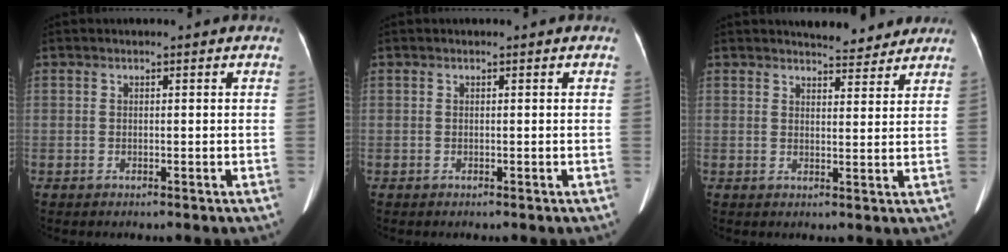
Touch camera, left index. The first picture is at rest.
{"total": 0.0}
{"total": 6.1, "force": [5.8, 1.4, 1.3], "torque": [-0.017, 0.000, 0.068]}